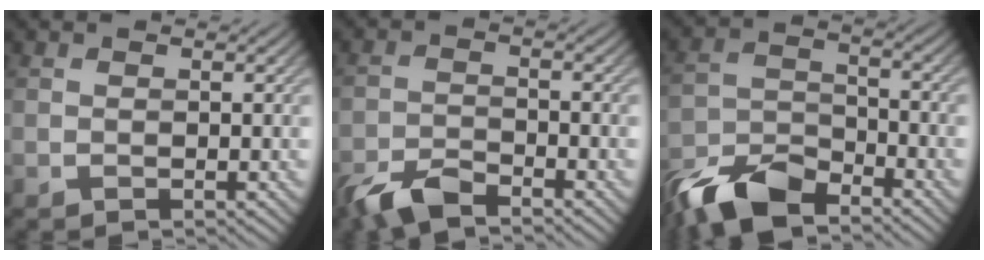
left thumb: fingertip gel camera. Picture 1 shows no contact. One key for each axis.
{"total": 4.9, "fx": -4.1, "fy": 1.3, "fz": 2.4, "tx": -0.049, "ty": -0.004, "tz": -0.086}
{"total": 10.2, "fx": -8.1, "fy": 3.8, "fz": 5.0, "tx": -0.095, "ty": -0.004, "tz": -0.168}